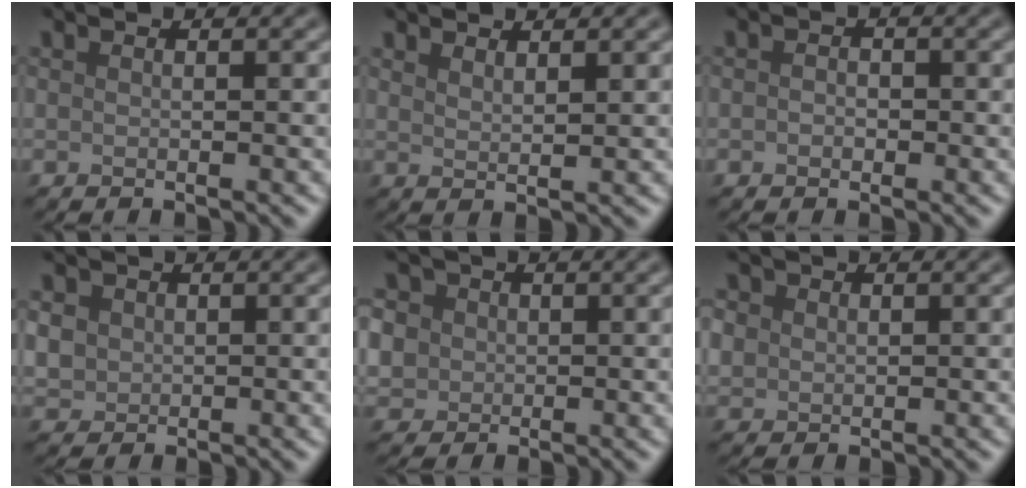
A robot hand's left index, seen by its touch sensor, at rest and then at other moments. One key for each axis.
{"total": 1.5, "fx": 1.3, "fy": 0.2, "fz": 0.6, "tx": -0.007, "ty": -0.001, "tz": 0.021}
{"total": 1.0, "fx": -0.2, "fy": 0.8, "fz": 0.6, "tx": -0.011, "ty": -0.004, "tz": -0.007}
{"total": 2.5, "fx": 0.6, "fy": 2.2, "fz": 0.8, "tx": -0.029, "ty": 0.002, "tz": 0.018}
{"total": 6.7, "fx": 2.4, "fy": 5.5, "fz": 2.8, "tx": -0.062, "ty": 0.024, "tz": 0.021}
{"total": 2.7, "fx": 1.0, "fy": 2.3, "fz": 1.0, "tx": -0.035, "ty": 0.008, "tz": 0.022}